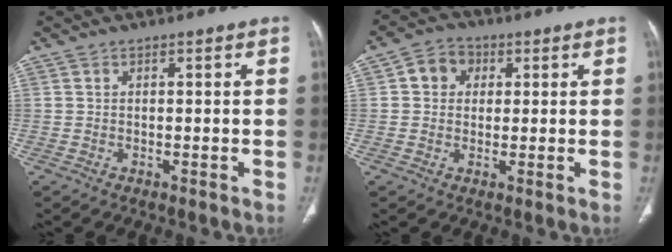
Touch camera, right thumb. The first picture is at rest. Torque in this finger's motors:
{"motor_torque": [0.00, 0.00, 0.03, -0.03, 0.01]}